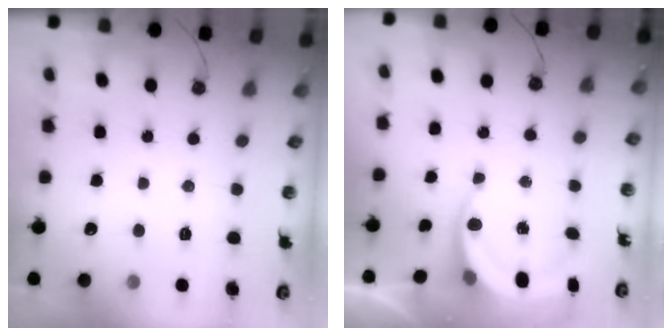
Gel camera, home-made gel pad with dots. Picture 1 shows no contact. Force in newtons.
{"total": 5.7, "press": 5.7, "slide": 0.4}